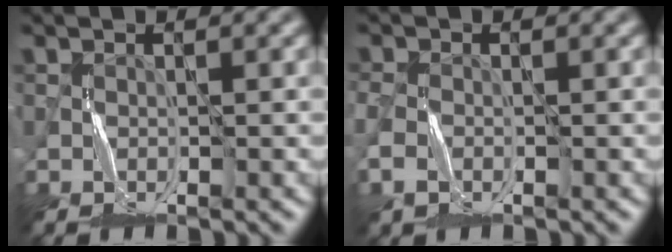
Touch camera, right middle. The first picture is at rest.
{"total": 2.9, "force": [-1.3, 2.1, 1.6], "torque": [-0.050, -0.007, -0.029]}